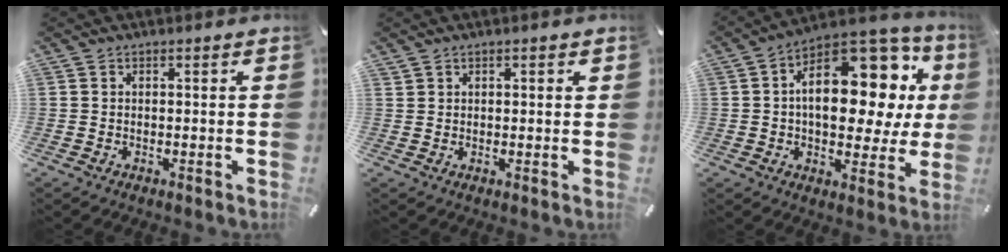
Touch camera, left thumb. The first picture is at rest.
{"total": 1.1, "force": [0.7, 0.9, 0.2], "torque": [0.005, -0.003, 0.012]}
{"total": 21.3, "force": [6.0, 12.3, 16.3], "torque": [-0.216, -0.044, 0.101]}